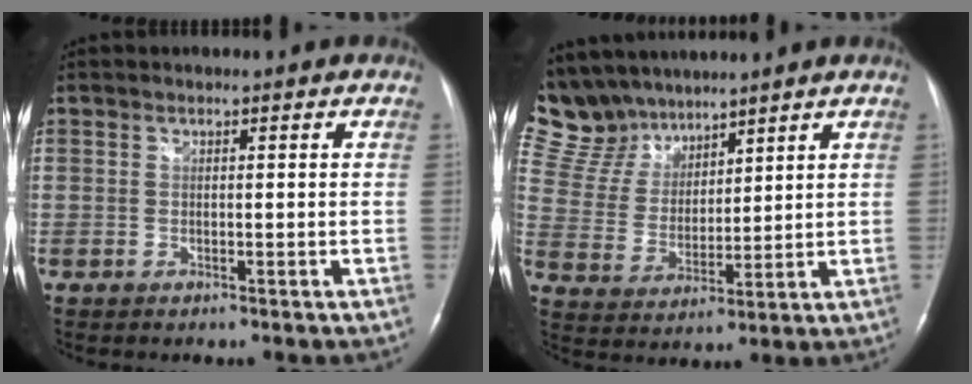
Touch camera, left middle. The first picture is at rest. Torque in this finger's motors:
{"motor_torque": [0.65, -0.65, 0.02, -0.06]}